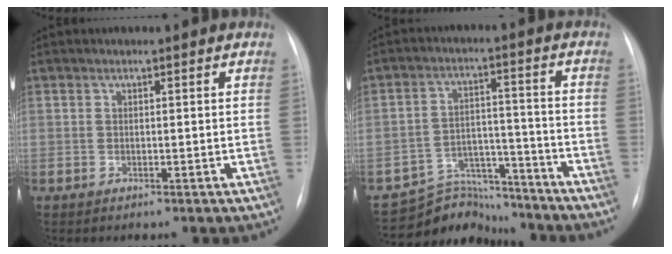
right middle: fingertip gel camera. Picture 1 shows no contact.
{"total": 9.5, "force": [-9.0, 3.0, -0.8], "torque": [0.016, 0.042, -0.148]}